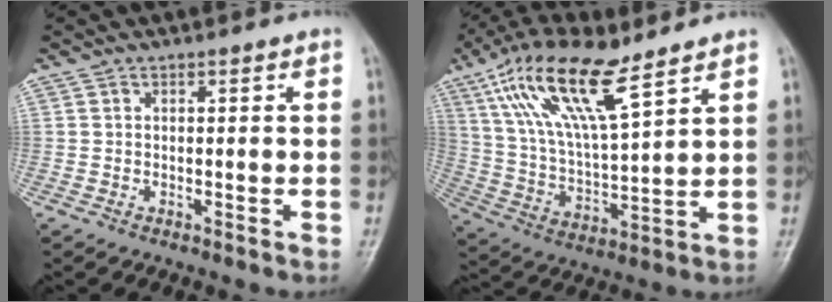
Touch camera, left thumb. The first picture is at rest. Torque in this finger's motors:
{"motor_torque": [0.40, 0.41, 1.70, -1.07, 0.60]}